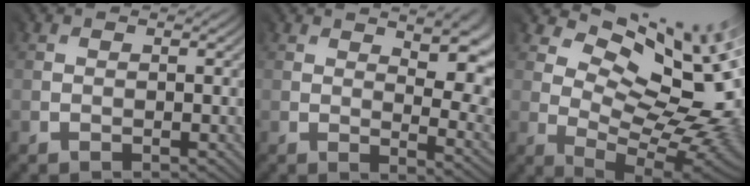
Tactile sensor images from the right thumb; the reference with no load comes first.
{"total": 8.1, "force": [2.3, 2.8, 7.2], "torque": [-0.087, 0.016, 0.038]}
{"total": 13.8, "force": [5.4, 6.7, 10.8], "torque": [-0.164, 0.009, 0.107]}